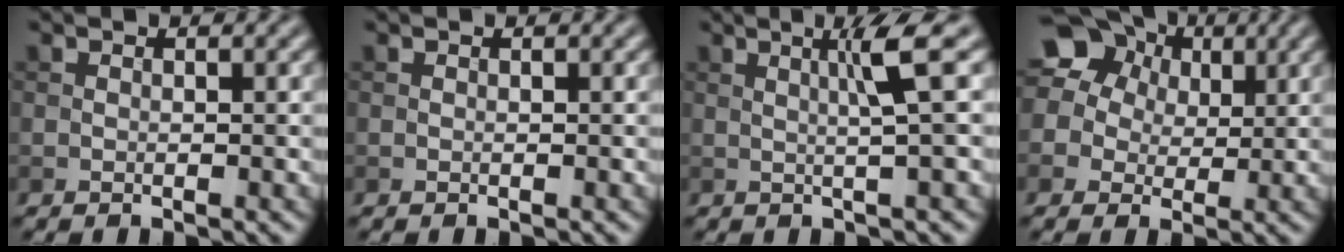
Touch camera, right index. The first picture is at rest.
{"total": 0.0}
{"total": 3.4, "force": [0.8, 0.1, 3.3], "torque": [-0.058, 0.009, 0.014]}
{"total": 14.0, "force": [6.1, 10.9, 6.4], "torque": [-0.152, 0.036, 0.097]}